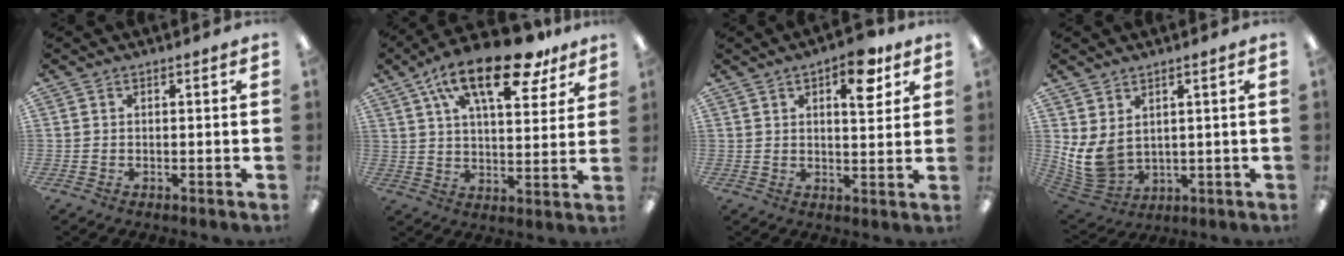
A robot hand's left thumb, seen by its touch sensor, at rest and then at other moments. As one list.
[{"total": 20.3, "force": [12.2, 8.2, 14.0], "torque": [-0.226, -0.047, 0.201]}, {"total": 9.5, "force": [5.0, 4.2, 6.9], "torque": [-0.086, -0.017, 0.077]}, {"total": 8.9, "force": [2.2, 6.0, 6.2], "torque": [-0.159, -0.019, 0.045]}]